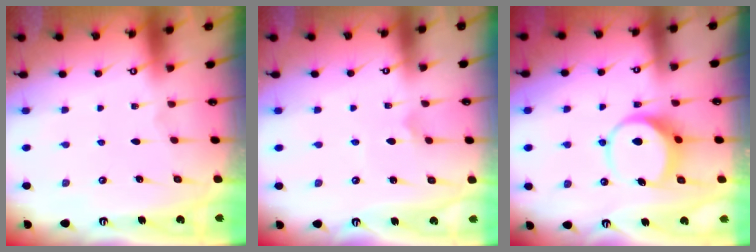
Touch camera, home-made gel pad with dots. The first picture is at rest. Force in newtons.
{"total": 2.3, "press": 2.3, "slide": 0.2}
{"total": 7.2, "press": 7.1, "slide": 1.1}